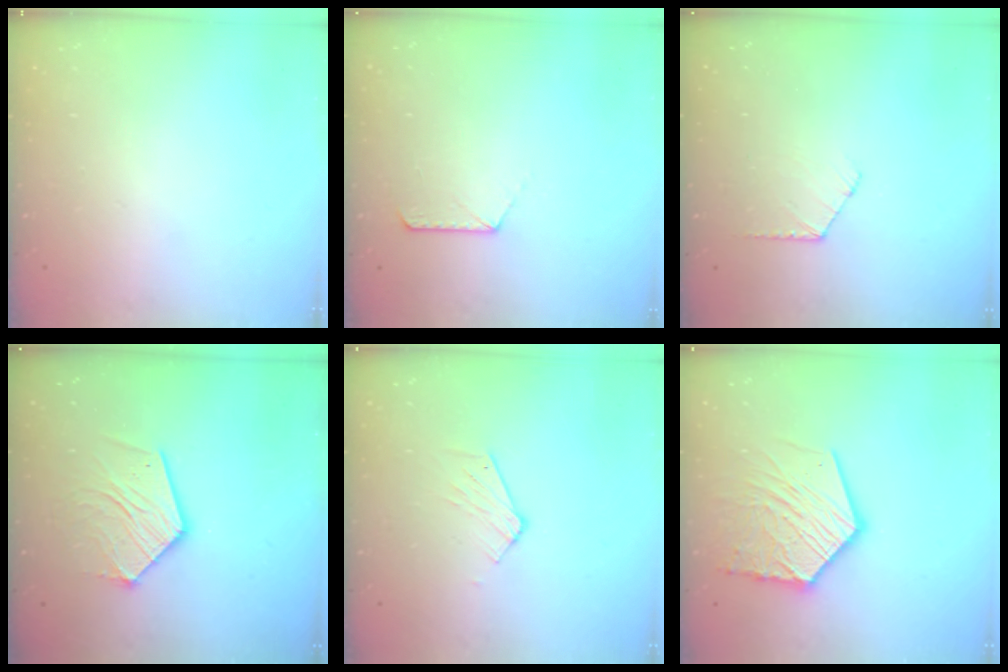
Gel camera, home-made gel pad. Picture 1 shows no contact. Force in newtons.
{"total": 7.0, "press": 7.0, "slide": 0.7}
{"total": 6.7, "press": 6.7, "slide": 0.6}
{"total": 13.8, "press": 13.7, "slide": 1.2}
{"total": 5.2, "press": 5.2, "slide": 0.4}
{"total": 17.9, "press": 17.8, "slide": 1.7}